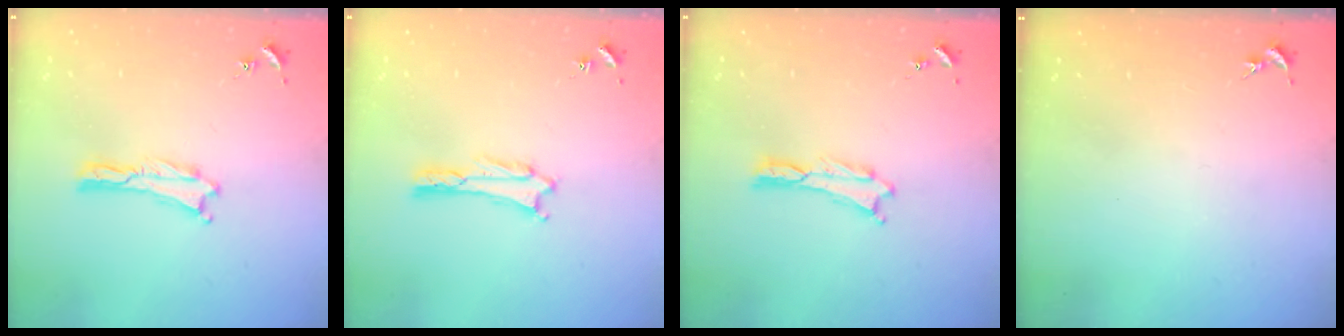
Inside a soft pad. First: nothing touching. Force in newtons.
{"total": 1.8, "press": 1.8, "slide": 0.2}
{"total": 0.0}
{"total": 0.0}